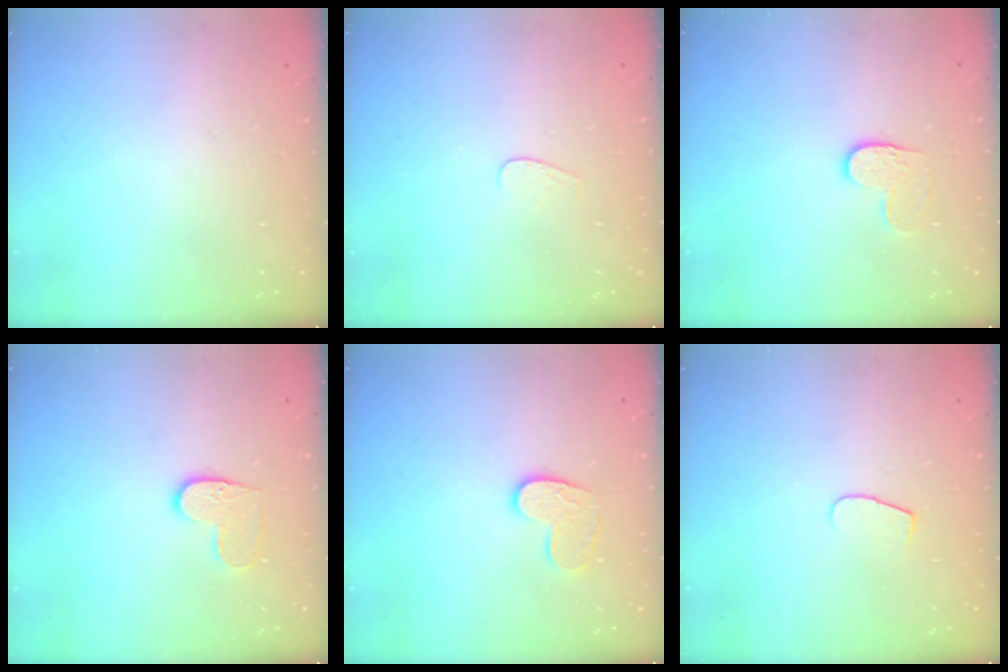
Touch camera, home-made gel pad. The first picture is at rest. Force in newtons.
{"total": 3.5, "press": 3.5, "slide": 0.3}
{"total": 4.3, "press": 4.3, "slide": 0.5}
{"total": 6.1, "press": 6.1, "slide": 0.4}
{"total": 9.5, "press": 9.5, "slide": 0.6}
{"total": 5.9, "press": 5.9, "slide": 0.6}